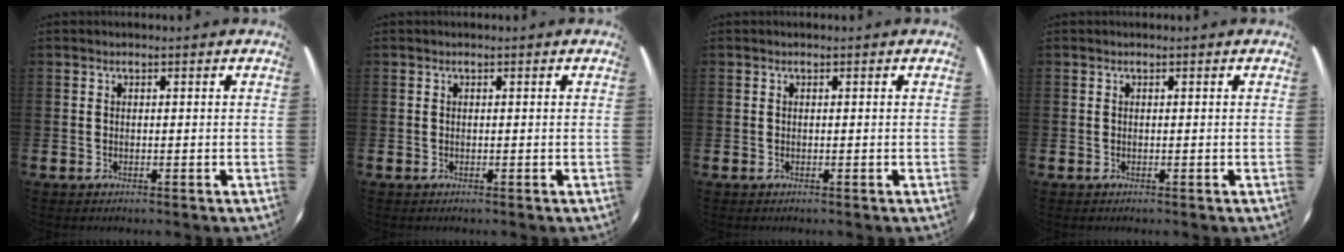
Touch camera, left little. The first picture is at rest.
{"total": 0.0}
{"total": 0.0}
{"total": 0.0}